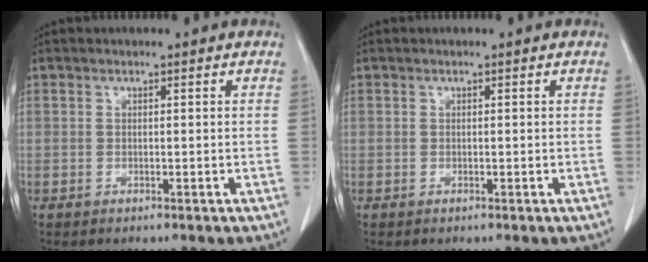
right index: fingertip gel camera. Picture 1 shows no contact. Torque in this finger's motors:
{"motor_torque": [0.00, 0.00, 0.00, 0.00]}